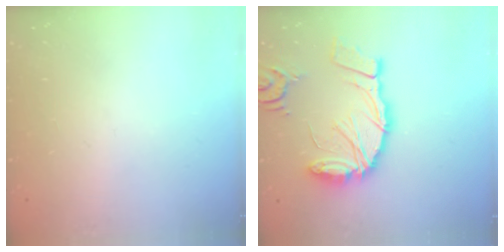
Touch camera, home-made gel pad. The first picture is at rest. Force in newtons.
{"total": 17.5, "press": 17.4, "slide": 1.8}